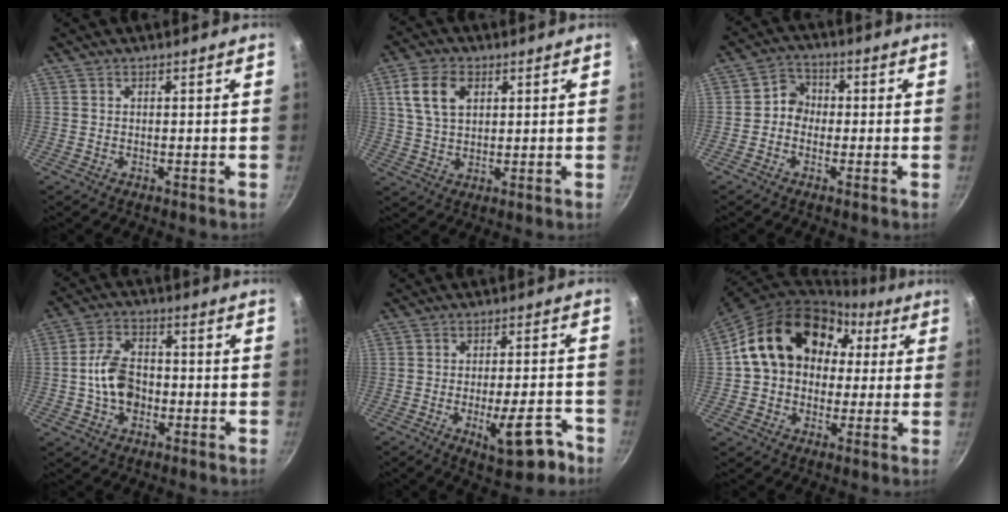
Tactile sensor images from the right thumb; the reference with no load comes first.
{"total": 8.3, "force": [2.8, 5.4, 5.6], "torque": [-0.094, 0.001, 0.054]}
{"total": 4.3, "force": [-0.7, 3.8, 1.9], "torque": [-0.003, 0.014, -0.025]}
{"total": 8.6, "force": [-1.5, 6.0, 6.0], "torque": [-0.093, 0.023, -0.033]}
{"total": 10.1, "force": [-5.0, 3.6, 8.0], "torque": [-0.085, 0.030, -0.061]}
{"total": 19.4, "force": [3.6, 15.2, 11.4], "torque": [-0.163, 0.049, 0.052]}